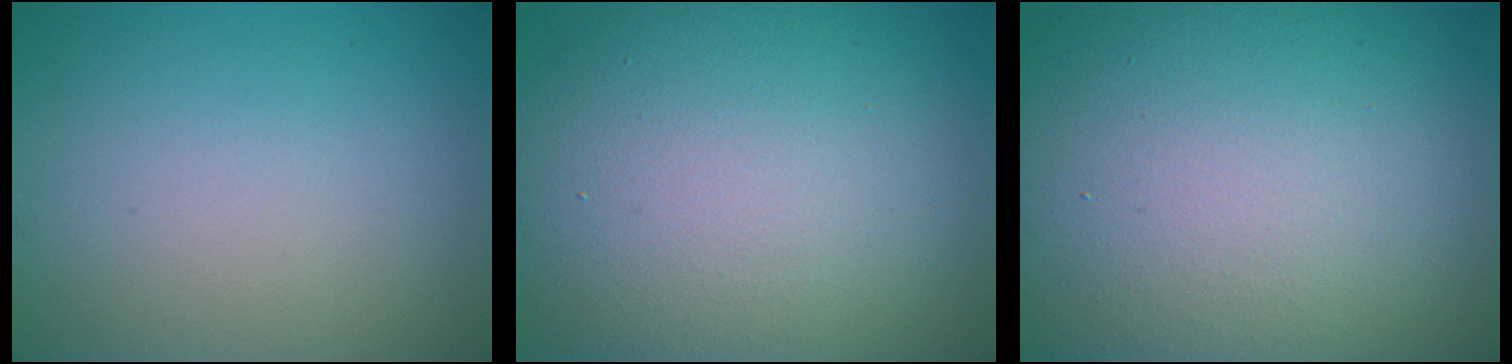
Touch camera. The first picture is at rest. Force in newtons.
{"total": 15.3, "press": 15.3, "slide": 1.2}
{"total": 18.0, "press": 18.0, "slide": 1.2}